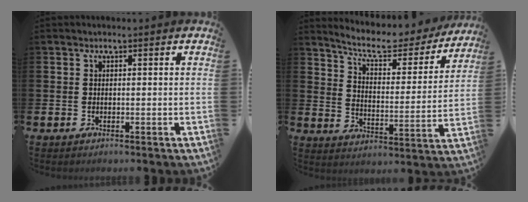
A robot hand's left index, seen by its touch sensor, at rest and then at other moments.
{"total": 7.8, "force": [7.0, 2.1, 2.8], "torque": [-0.085, -0.043, 0.118]}